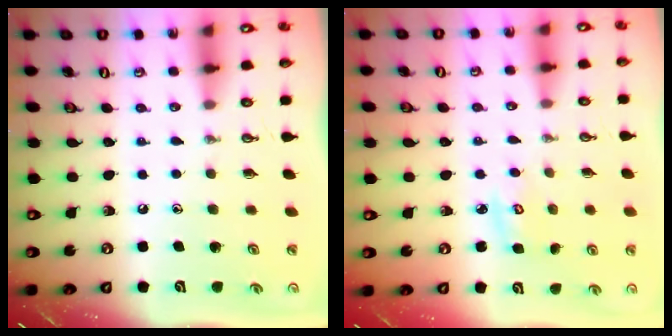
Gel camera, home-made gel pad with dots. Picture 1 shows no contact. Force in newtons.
{"total": 2.9, "press": 2.9, "slide": 0.1}